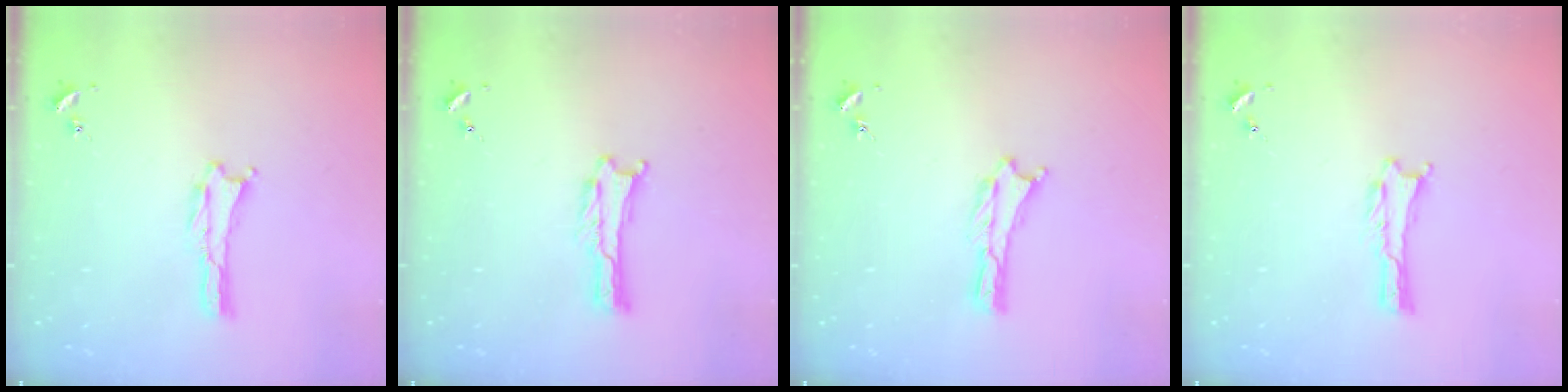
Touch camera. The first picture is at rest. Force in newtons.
{"total": 0.0}
{"total": 0.0}
{"total": 0.0}